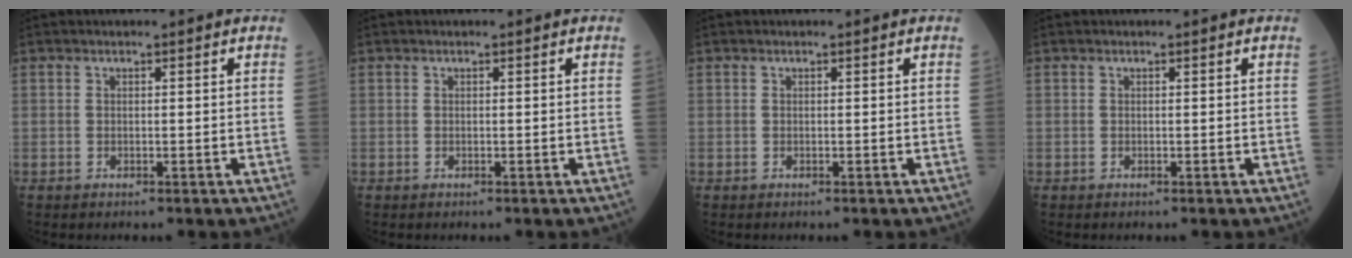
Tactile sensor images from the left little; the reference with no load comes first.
{"total": 0.0}
{"total": 0.0}
{"total": 0.0}